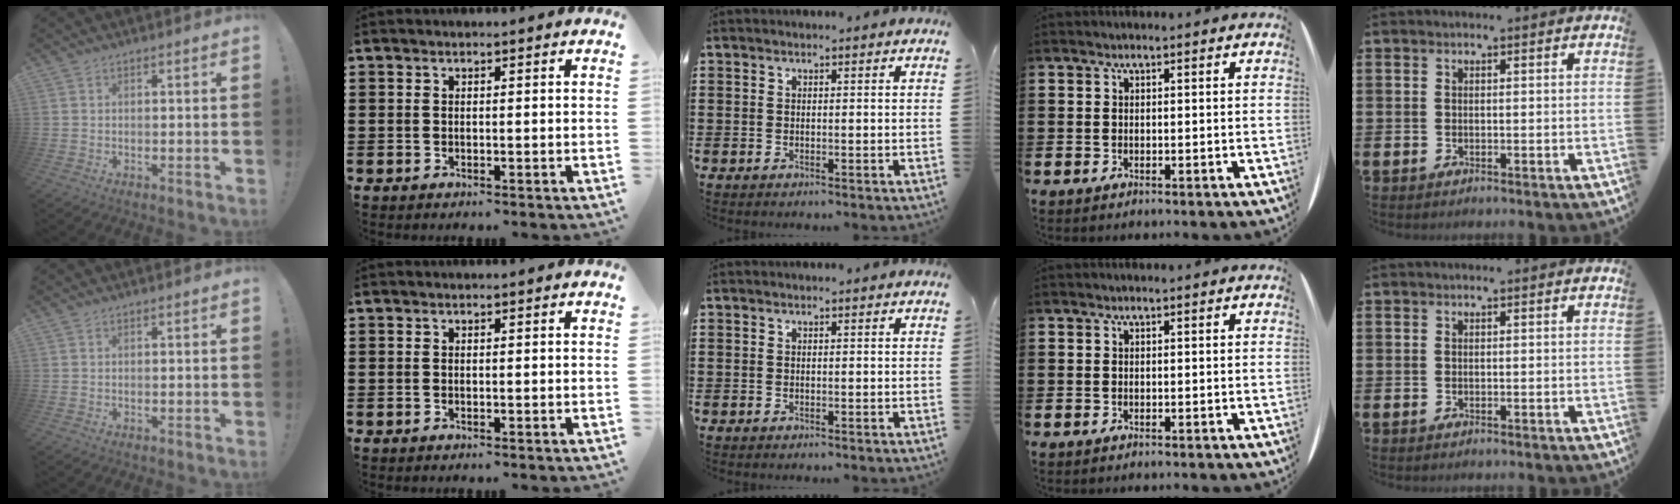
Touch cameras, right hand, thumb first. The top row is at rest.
{}